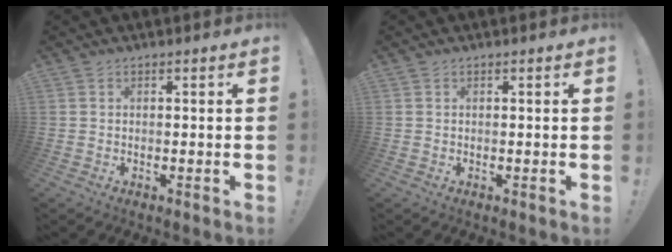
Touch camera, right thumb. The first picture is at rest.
{"total": 0.0}